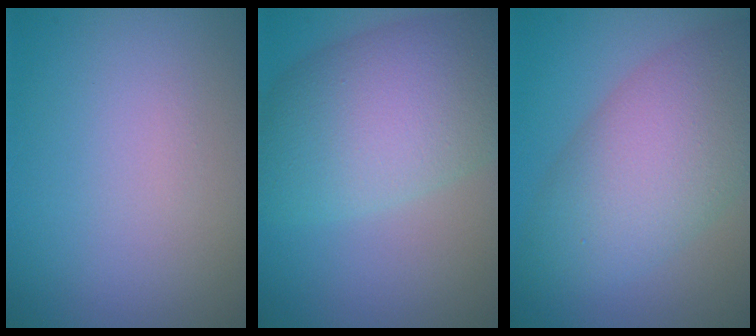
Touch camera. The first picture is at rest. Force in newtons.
{"total": 10.0, "press": 10.0, "slide": 0.4}
{"total": 8.2, "press": 8.2, "slide": 0.3}